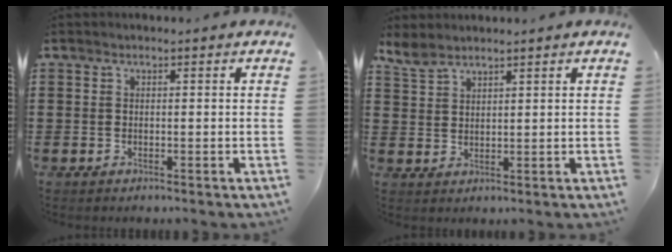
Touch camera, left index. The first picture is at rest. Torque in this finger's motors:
{"motor_torque": [-0.22, 1.06, -0.02, 0.09]}